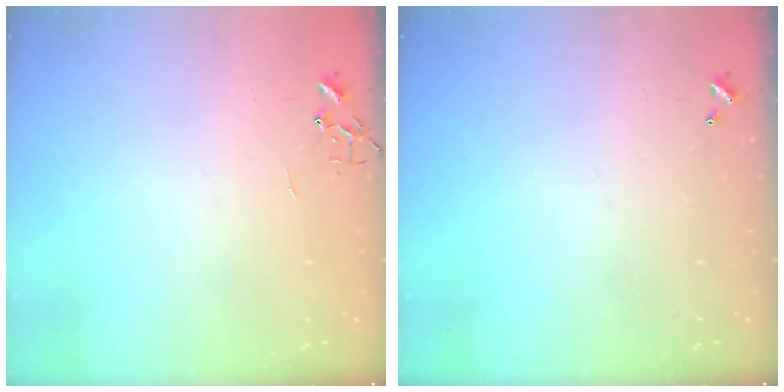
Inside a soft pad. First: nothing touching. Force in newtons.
{"total": 0.0}